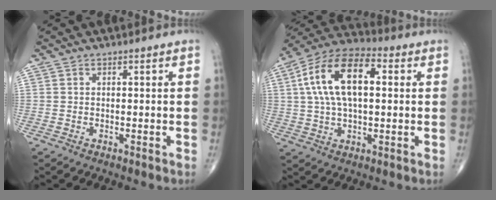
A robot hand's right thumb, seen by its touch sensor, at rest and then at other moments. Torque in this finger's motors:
{"motor_torque": [-0.02, 1.11, 1.22, -0.14, 0.53]}